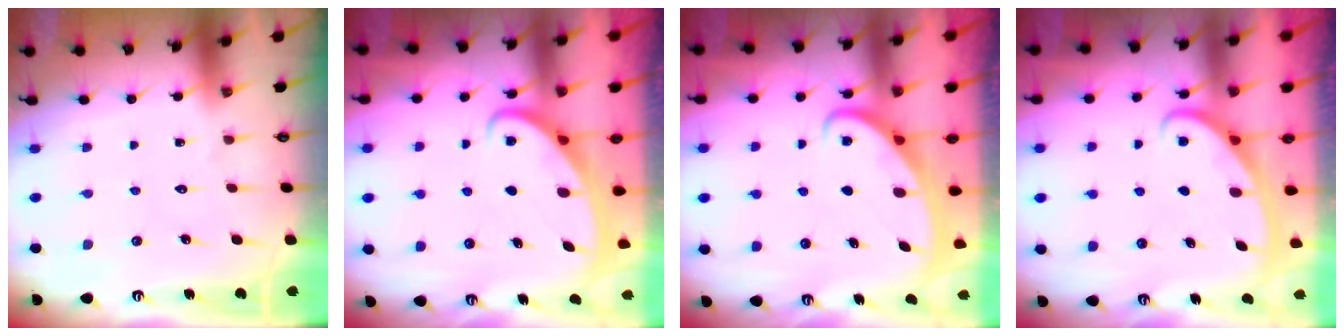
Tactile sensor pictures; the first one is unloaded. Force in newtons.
{"total": 2.5, "press": 2.4, "slide": 0.3}
{"total": 2.5, "press": 2.4, "slide": 0.3}
{"total": 2.9, "press": 2.8, "slide": 0.4}